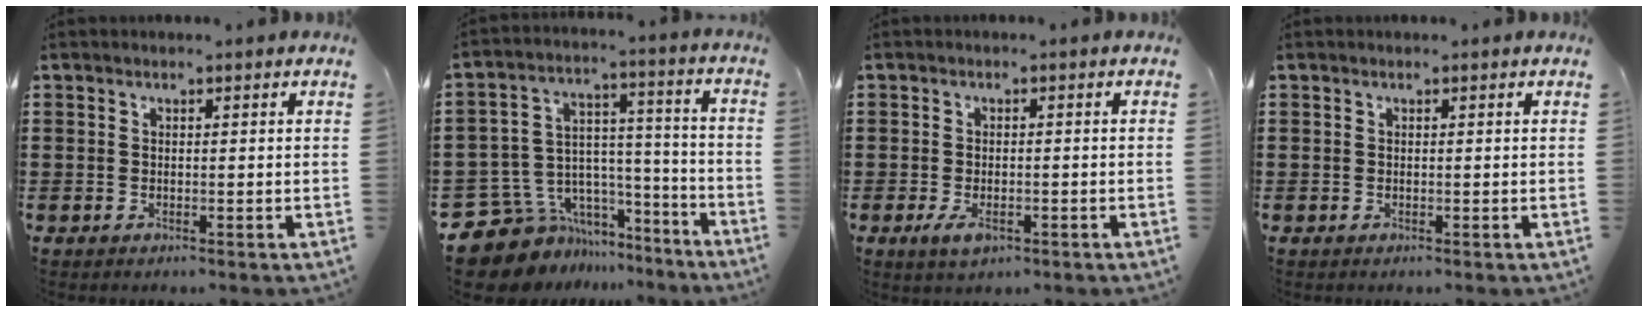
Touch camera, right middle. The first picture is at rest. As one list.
[{"total": 9.6, "force": [-7.6, 5.8, 1.4], "torque": [-0.052, 0.005, -0.137]}, {"total": 2.5, "force": [-1.1, 1.1, 1.9], "torque": [-0.048, -0.006, -0.024]}, {"total": 0.0}]